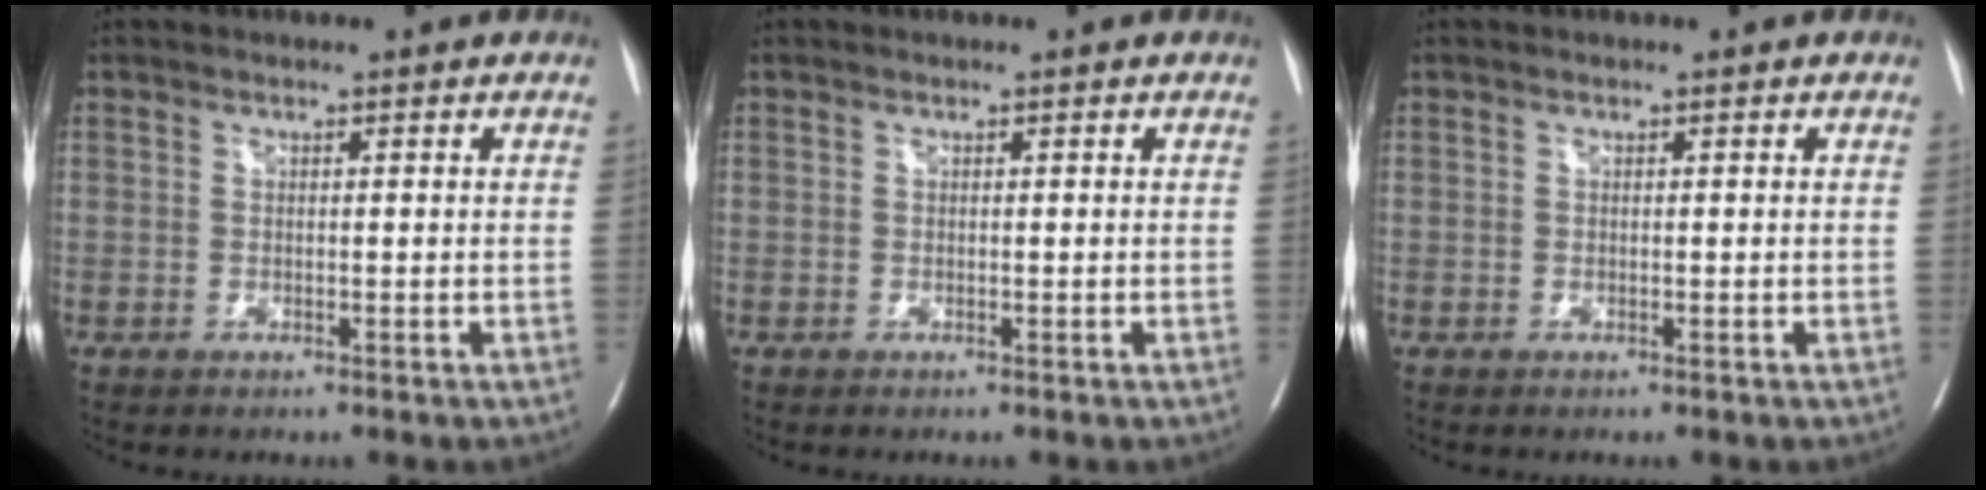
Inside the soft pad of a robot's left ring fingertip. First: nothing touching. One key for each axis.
{"total": 0.0}
{"total": 0.0}